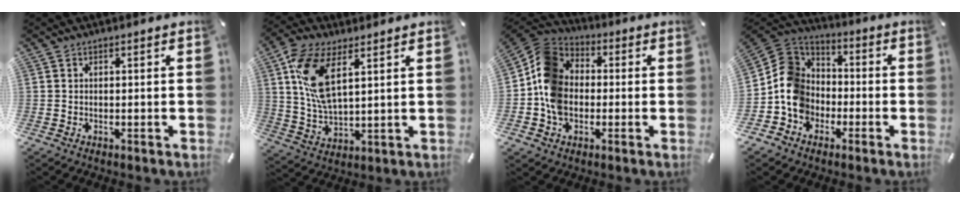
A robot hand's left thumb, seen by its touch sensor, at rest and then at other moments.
{"total": 12.6, "force": [5.6, 5.6, 9.7], "torque": [-0.229, -0.011, 0.098]}
{"total": 11.9, "force": [-2.4, 10.0, 5.9], "torque": [-0.126, 0.036, -0.044]}
{"total": 12.1, "force": [-3.6, 10.9, 4.1], "torque": [-0.097, 0.034, -0.061]}